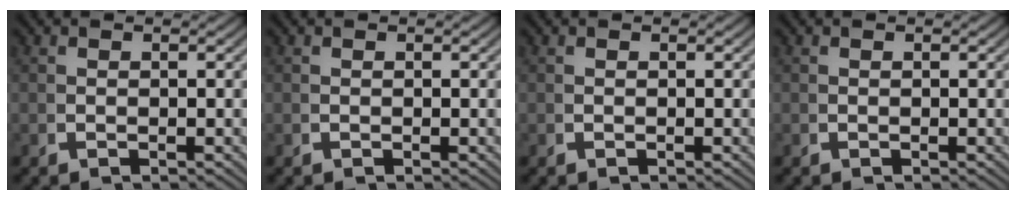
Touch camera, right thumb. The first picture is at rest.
{"total": 0.0}
{"total": 0.0}
{"total": 0.0}